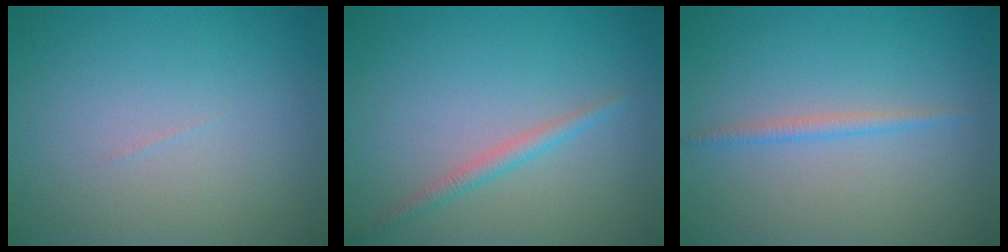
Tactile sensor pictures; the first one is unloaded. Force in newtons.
{"total": 1.5, "press": 1.5, "slide": 0.1}
{"total": 1.2, "press": 1.2, "slide": 0.1}